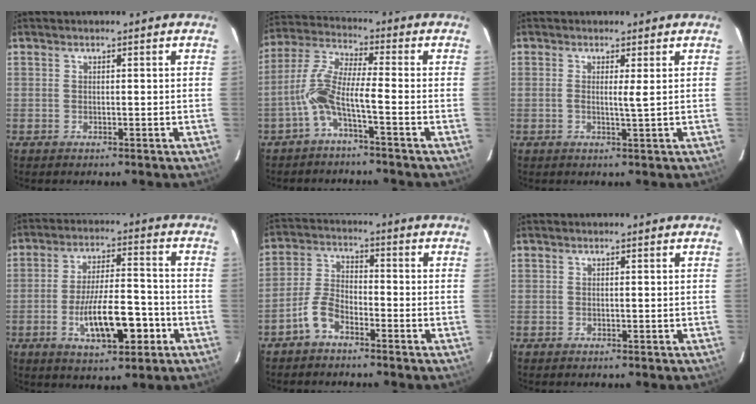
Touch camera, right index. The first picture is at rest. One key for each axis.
{"total": 7.5, "fx": -3.2, "fy": 0.3, "fz": 6.8, "tx": -0.153, "ty": 0.022, "tz": -0.070}
{"total": 1.6, "fx": 0.3, "fy": -0.3, "fz": 1.5, "tx": -0.027, "ty": -0.002, "tz": 0.003}
{"total": 11.9, "fx": -4.2, "fy": 3.5, "fz": 10.6, "tx": -0.188, "ty": 0.005, "tz": -0.066}
{"total": 5.3, "fx": -3.5, "fy": 2.4, "fz": 3.2, "tx": -0.079, "ty": 0.011, "tz": -0.073}
{"total": 0.0}